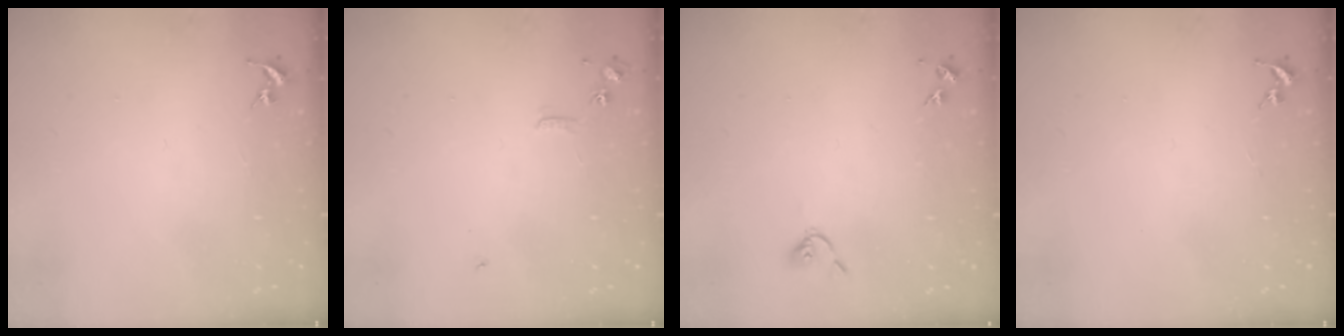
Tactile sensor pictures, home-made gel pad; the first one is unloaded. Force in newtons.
{"total": 5.9, "press": 5.9, "slide": 0.7}
{"total": 3.7, "press": 3.6, "slide": 0.6}
{"total": 0.0}